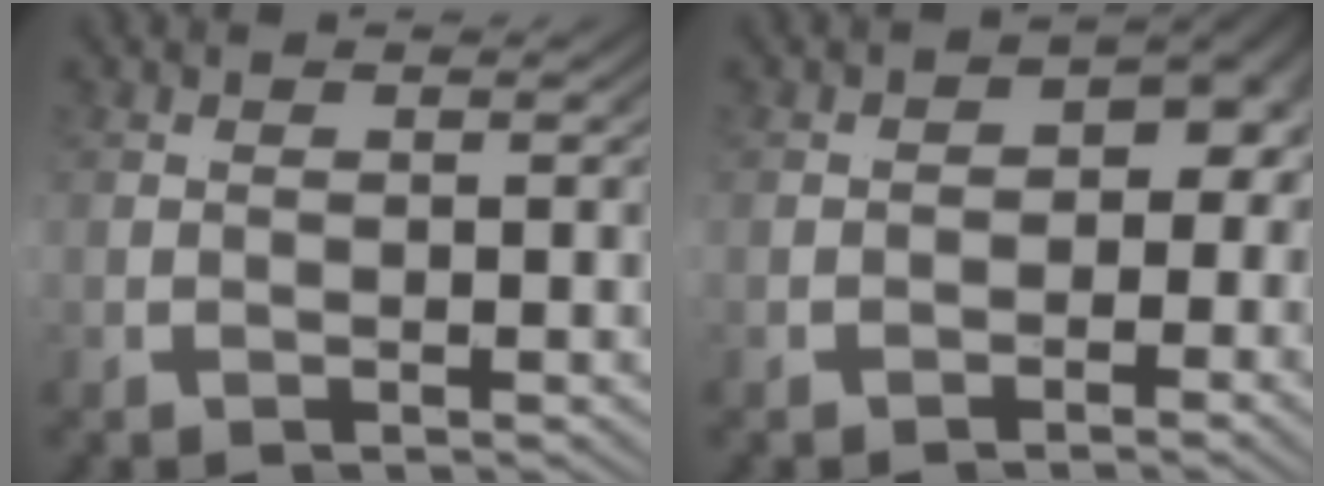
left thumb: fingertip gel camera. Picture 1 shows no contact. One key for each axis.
{"total": 5.6, "fx": -0.8, "fy": 4.5, "fz": 3.3, "tx": -0.049, "ty": -0.005, "tz": -0.015}